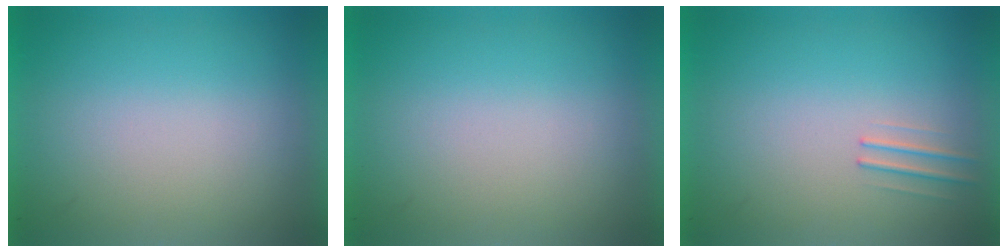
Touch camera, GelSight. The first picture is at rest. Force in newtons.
{"total": 0.0}
{"total": 1.0}